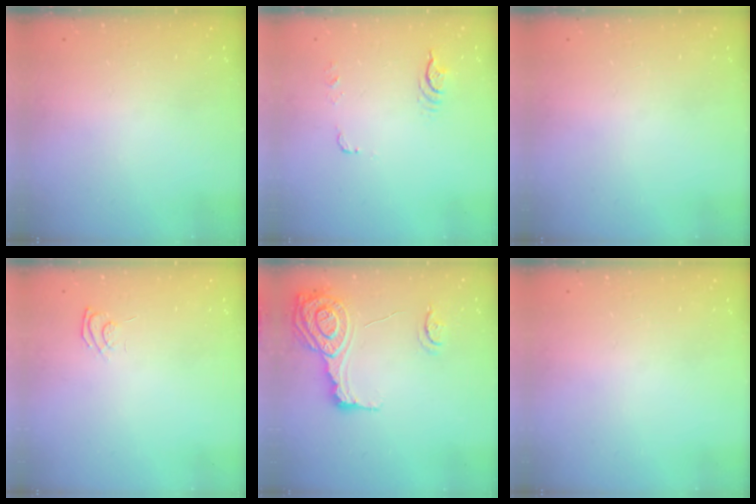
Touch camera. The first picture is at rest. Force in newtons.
{"total": 14.8, "press": 7.2, "slide": 12.9}
{"total": 0.0}
{"total": 6.1, "press": 5.9, "slide": 1.4}
{"total": 16.9, "press": 16.8, "slide": 1.4}
{"total": 0.0}